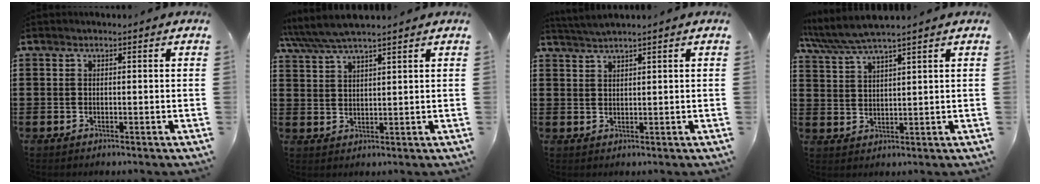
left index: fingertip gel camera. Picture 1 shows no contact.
{"total": 4.6, "force": [4.1, 0.5, 2.1], "torque": [-0.053, -0.011, 0.072]}
{"total": 1.7, "force": [1.6, -0.4, 0.5], "torque": [-0.013, 0.002, 0.032]}
{"total": 4.6, "force": [4.2, 0.0, 2.0], "torque": [-0.053, -0.014, 0.073]}